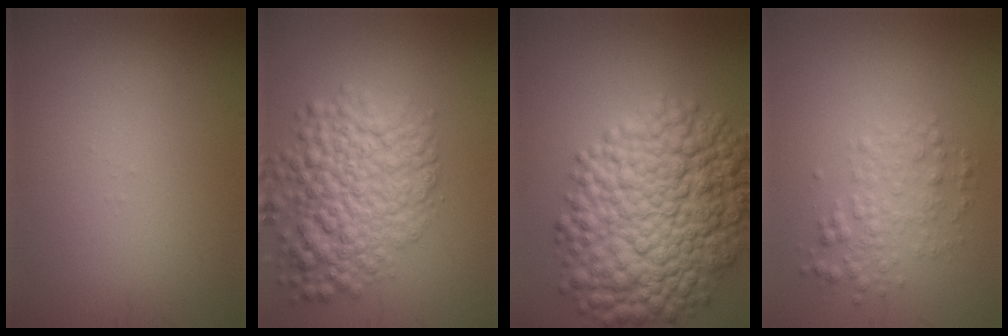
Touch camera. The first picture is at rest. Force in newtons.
{"total": 7.9, "press": 7.9, "slide": 0.3}
{"total": 13.4, "press": 13.4, "slide": 0.2}
{"total": 2.9, "press": 2.9, "slide": 0.1}